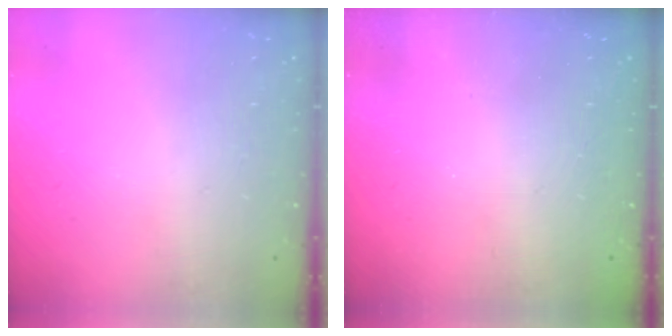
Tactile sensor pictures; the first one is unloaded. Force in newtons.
{"total": 2.6, "press": 2.5, "slide": 0.8}